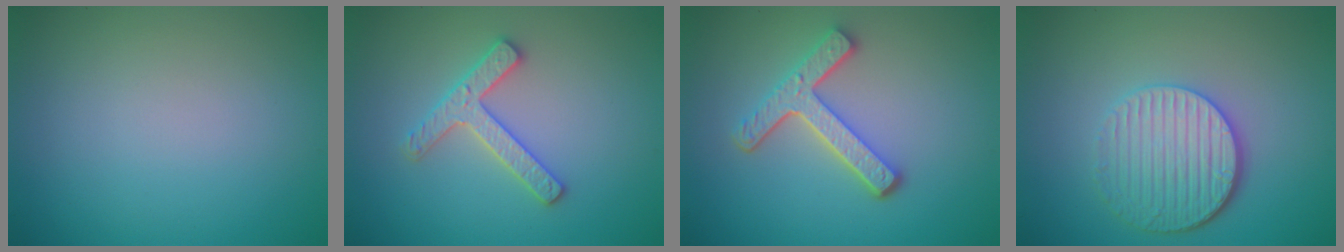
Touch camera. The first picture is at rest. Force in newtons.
{"total": 2.7, "press": 2.6, "slide": 0.5}
{"total": 4.4, "press": 3.4, "slide": 2.9}
{"total": 4.8, "press": 3.9, "slide": 2.8}